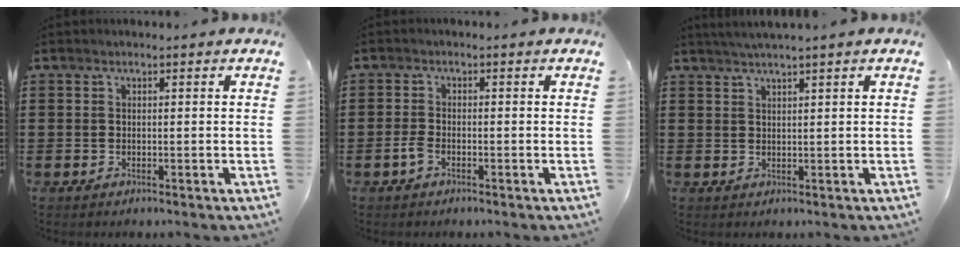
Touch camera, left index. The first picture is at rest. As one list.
[{"total": 2.0, "force": [-1.1, 0.8, 1.5], "torque": [-0.042, -0.004, -0.025]}, {"total": 1.7, "force": [1.5, -0.5, 0.7], "torque": [-0.013, 0.000, 0.029]}]